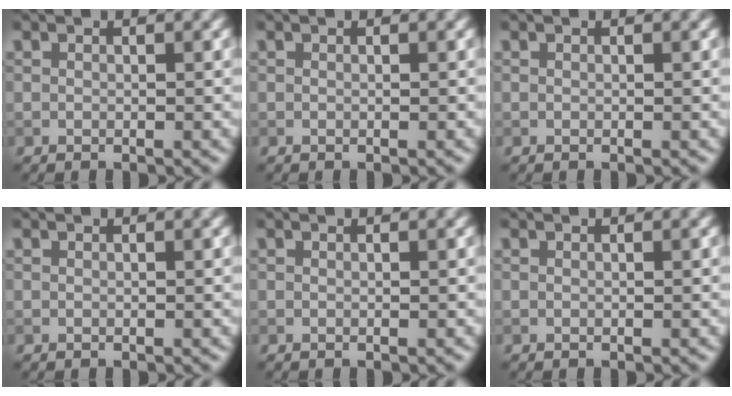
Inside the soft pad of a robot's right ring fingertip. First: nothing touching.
{"total": 0.0}
{"total": 0.0}
{"total": 0.0}
{"total": 0.0}
{"total": 0.0}